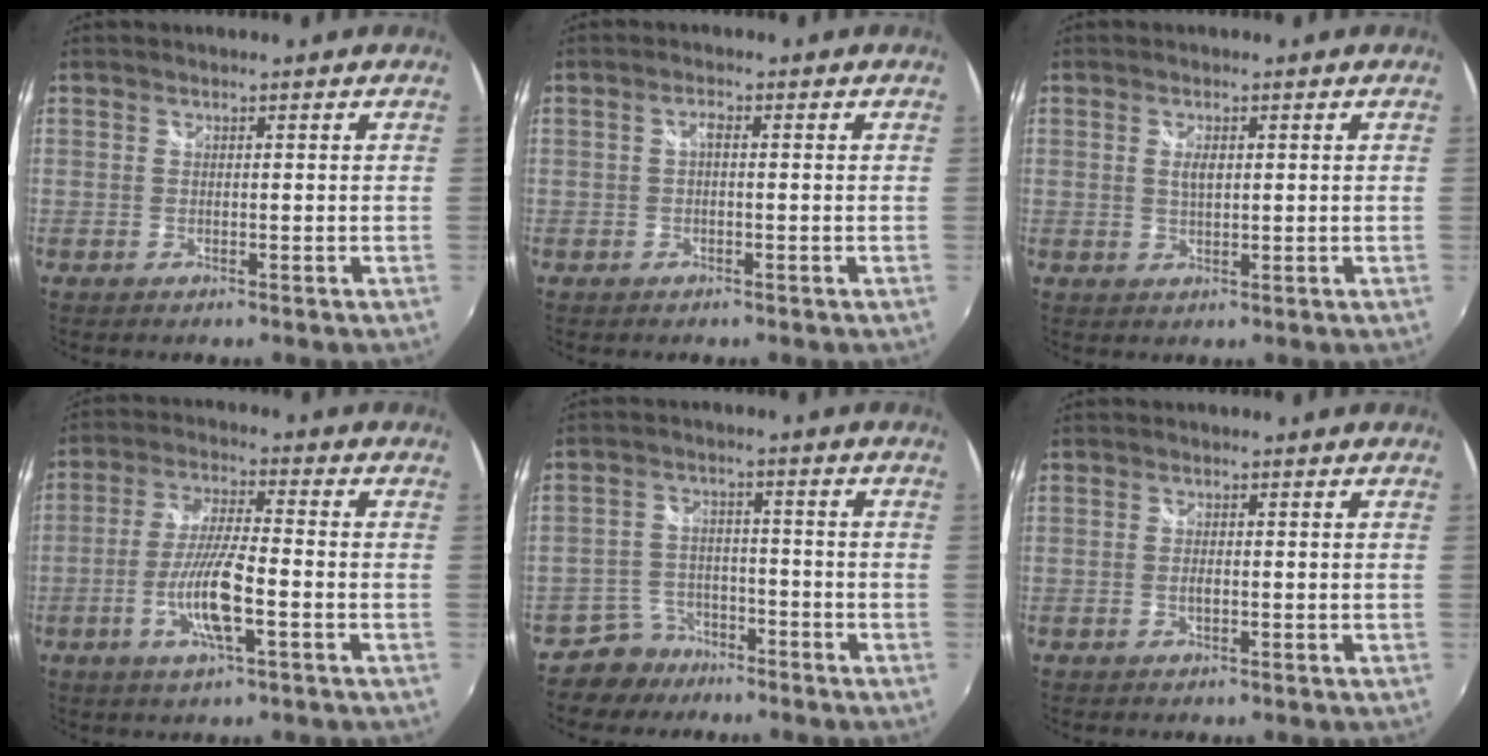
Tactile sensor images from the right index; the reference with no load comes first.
{"total": 1.4, "force": [-0.1, 0.5, 1.3], "torque": [-0.025, 0.006, -0.005]}
{"total": 2.3, "force": [0.5, 1.0, 2.0], "torque": [-0.036, -0.001, 0.009]}
{"total": 9.9, "force": [-3.5, 1.4, 9.1], "torque": [-0.183, -0.007, -0.066]}
{"total": 6.4, "force": [-4.9, 4.2, 0.5], "torque": [-0.025, 0.021, -0.082]}
{"total": 1.2, "force": [-0.4, 0.4, 1.0], "torque": [-0.023, -0.003, -0.007]}